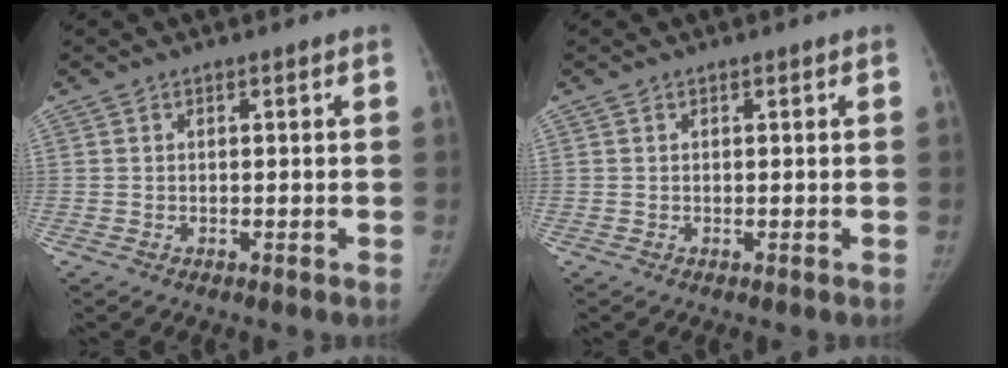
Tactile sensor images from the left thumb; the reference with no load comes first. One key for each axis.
{"total": 0.0}